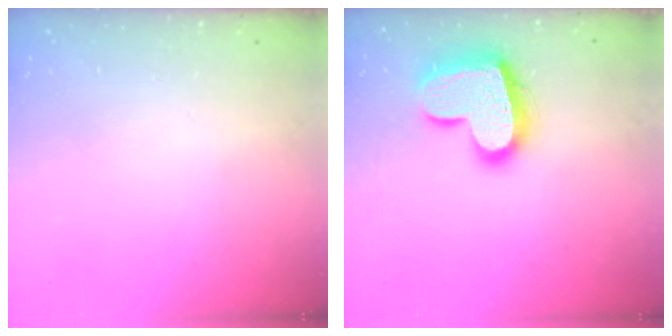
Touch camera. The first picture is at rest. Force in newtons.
{"total": 18.3, "press": 18.2, "slide": 1.7}